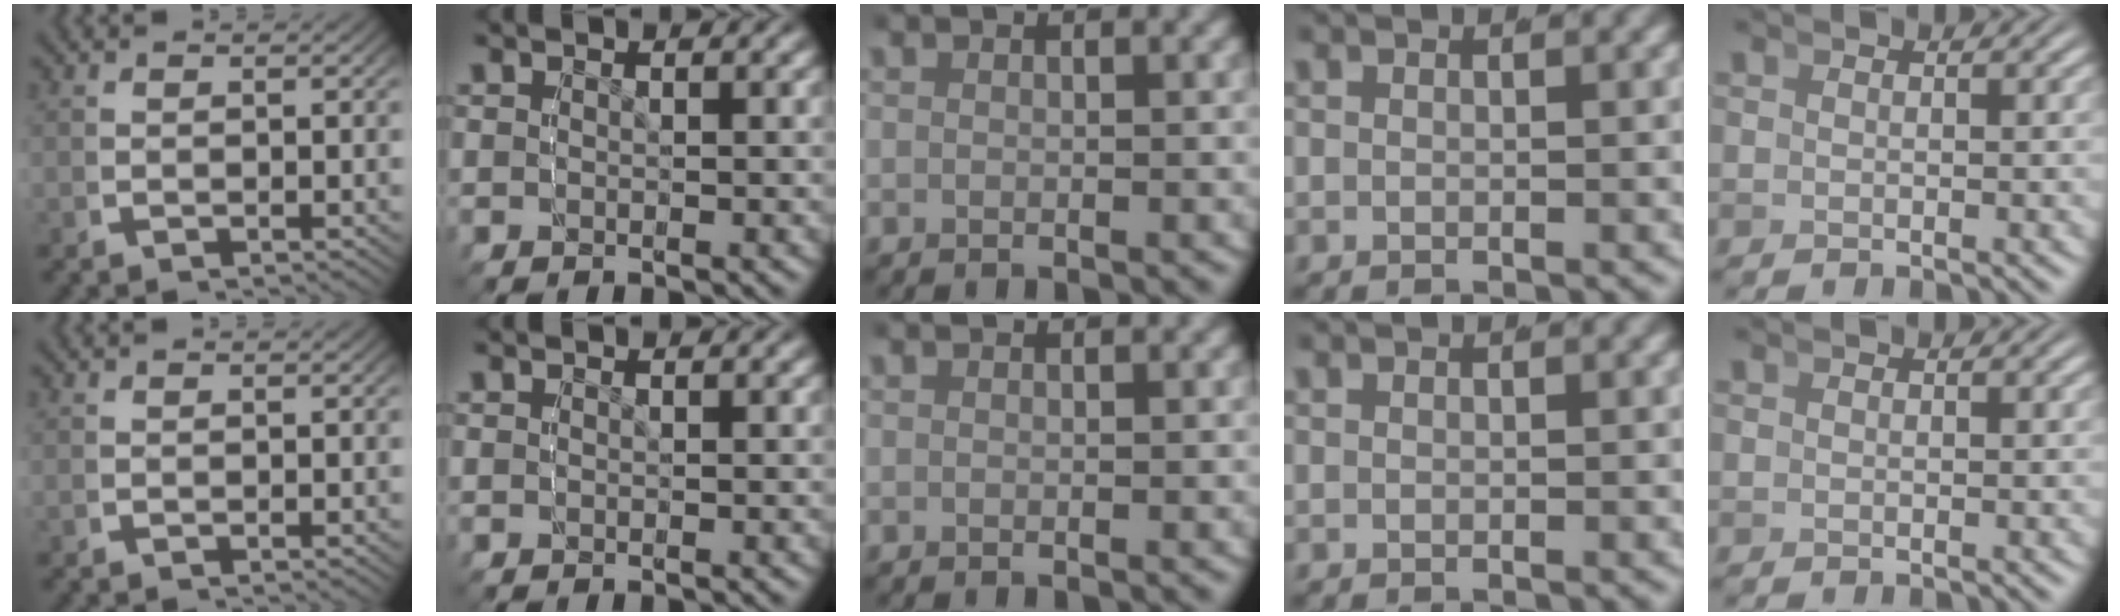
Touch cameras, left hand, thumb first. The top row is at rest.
{}